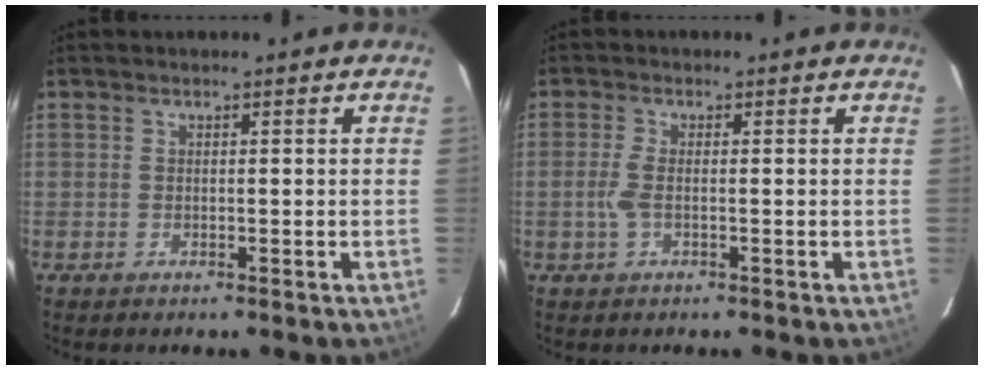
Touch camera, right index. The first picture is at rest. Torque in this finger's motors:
{"motor_torque": [0.42, 0.09, 0.38, 0.08]}